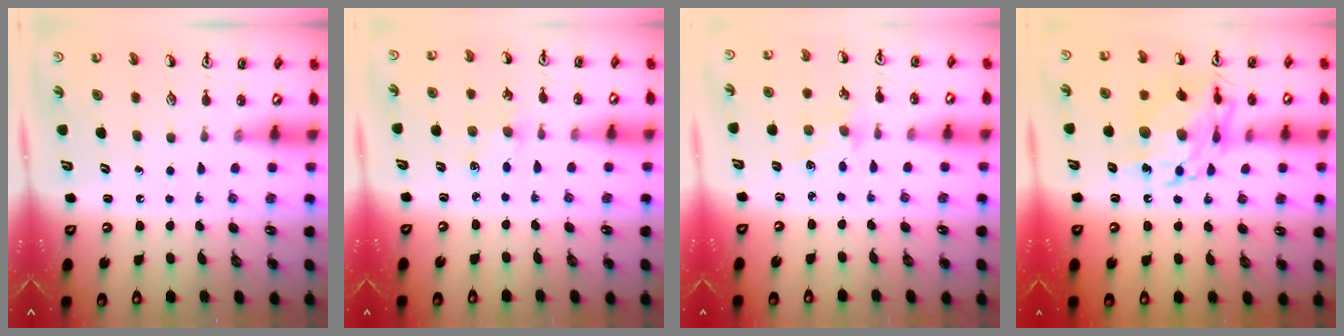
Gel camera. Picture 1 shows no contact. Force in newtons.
{"total": 3.3, "press": 3.3, "slide": 0.5}
{"total": 2.1, "press": 2.0, "slide": 0.3}
{"total": 12.9, "press": 12.9, "slide": 1.0}